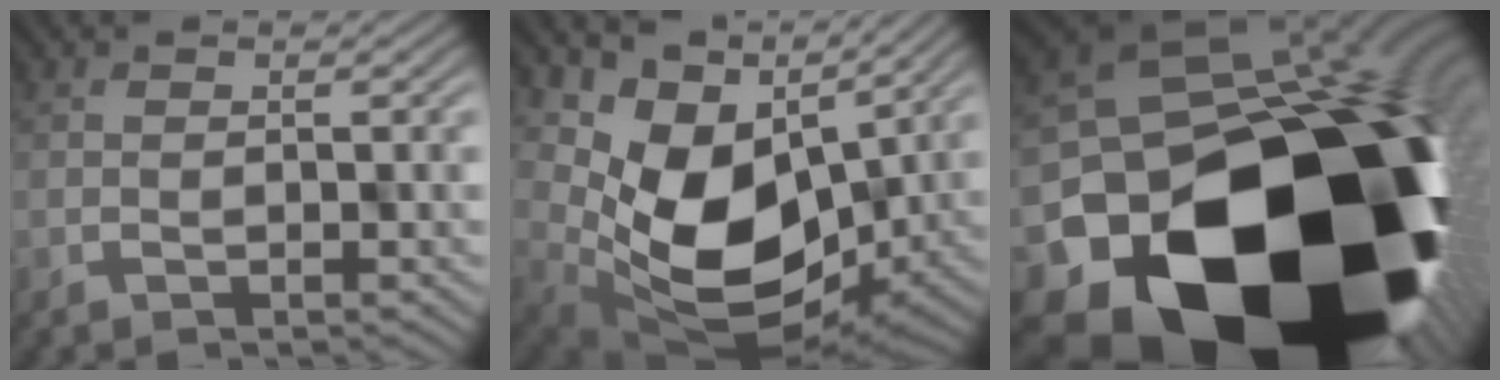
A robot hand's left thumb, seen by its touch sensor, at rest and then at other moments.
{"total": 11.5, "force": [3.8, 7.7, 7.6], "torque": [-0.159, -0.041, 0.078]}
{"total": 22.9, "force": [-9.2, 16.4, 13.1], "torque": [-0.211, -0.103, -0.106]}